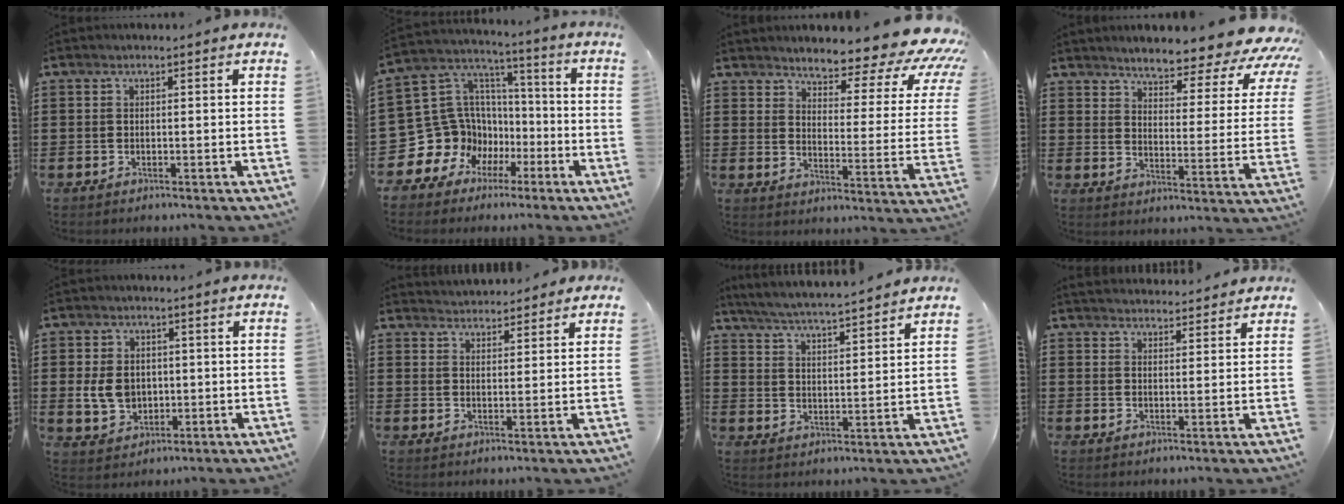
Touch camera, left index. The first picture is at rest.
{"total": 13.4, "force": [-5.3, 12.0, 2.7], "torque": [-0.126, -0.019, -0.066]}
{"total": 6.9, "force": [5.7, 1.1, 3.6], "torque": [-0.063, -0.055, 0.089]}
{"total": 5.6, "force": [5.1, 0.4, 2.4], "torque": [-0.056, -0.048, 0.078]}
{"total": 5.8, "force": [-0.2, 4.6, 3.5], "torque": [-0.083, 0.003, -0.009]}
{"total": 3.0, "force": [3.0, 0.3, -0.1], "torque": [-0.007, -0.010, 0.056]}
{"total": 4.6, "force": [4.4, -0.7, 1.2], "torque": [-0.046, -0.034, 0.071]}
{"total": 2.8, "force": [2.8, 0.1, 0.0], "torque": [-0.008, -0.009, 0.052]}